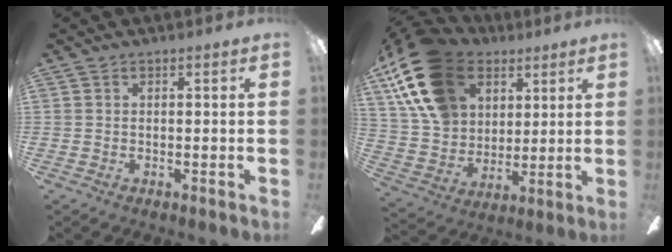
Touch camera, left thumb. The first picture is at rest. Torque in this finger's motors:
{"motor_torque": [2.49, 2.52, 1.39, -1.38, 0.50]}